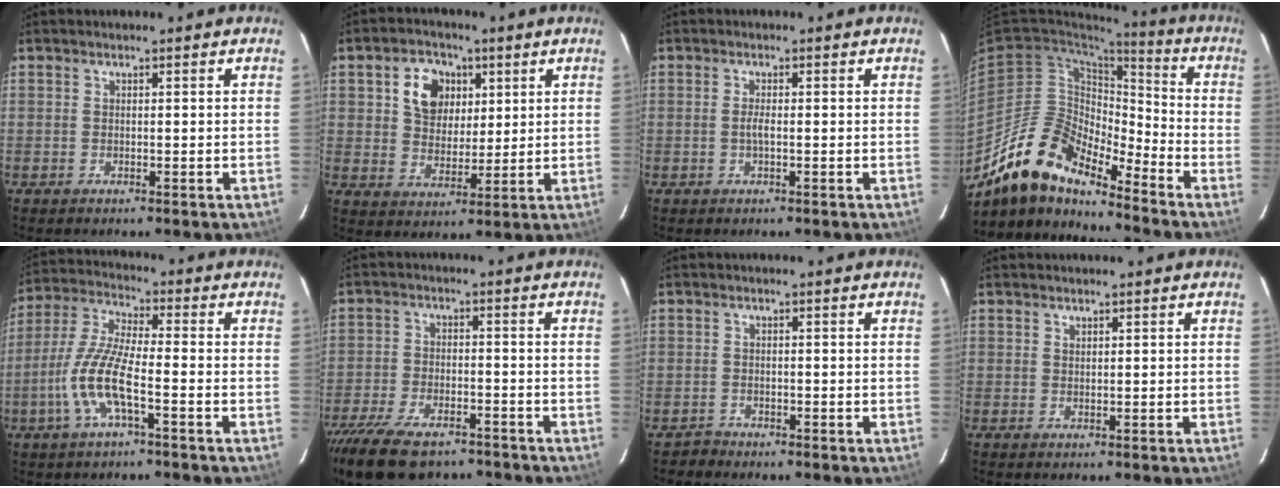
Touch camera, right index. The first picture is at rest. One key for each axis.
{"total": 9.2, "fx": 3.3, "fy": 7.1, "fz": 4.7, "tx": -0.096, "ty": 0.021, "tz": 0.064}
{"total": 1.4, "fx": -0.2, "fy": 0.2, "fz": 1.4, "tx": -0.029, "ty": 0.000, "tz": -0.007}
{"total": 15.7, "fx": -13.0, "fy": 5.0, "fz": 7.2, "tx": -0.133, "ty": -0.001, "tz": -0.251}
{"total": 10.8, "fx": -4.0, "fy": 2.2, "fz": 9.8, "tx": -0.217, "ty": -0.001, "tz": -0.081}
{"total": 16.3, "fx": -12.4, "fy": 6.8, "fz": 8.1, "tx": -0.185, "ty": -0.025, "tz": -0.205}
{"total": 1.5, "fx": -1.2, "fy": 0.7, "fz": -0.4, "tx": 0.004, "ty": 0.007, "tz": -0.022}
{"total": 0.6, "fx": 0.5, "fy": 0.2, "fz": 0.1, "tx": -0.002, "ty": 0.000, "tz": 0.010}